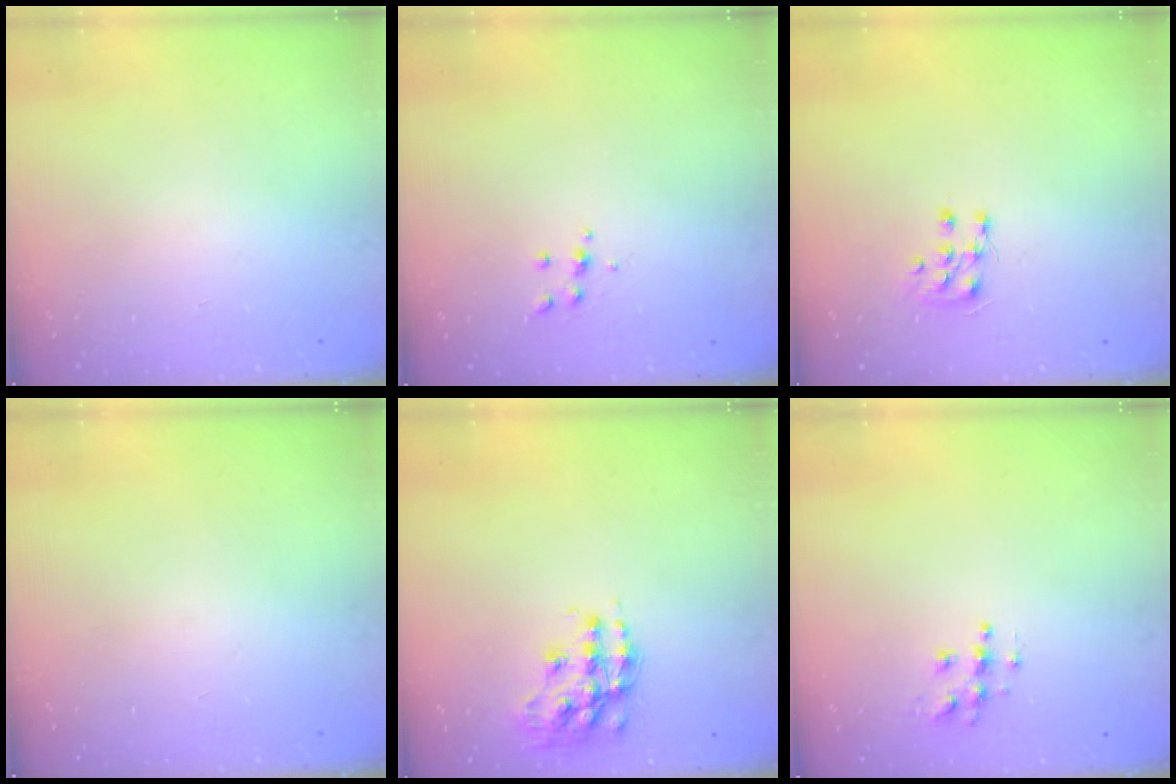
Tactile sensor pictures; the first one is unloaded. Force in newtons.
{"total": 4.0, "press": 3.9, "slide": 0.9}
{"total": 6.8, "press": 6.7, "slide": 0.6}
{"total": 0.0}
{"total": 13.7, "press": 13.7, "slide": 0.9}
{"total": 5.7, "press": 5.7, "slide": 0.4}